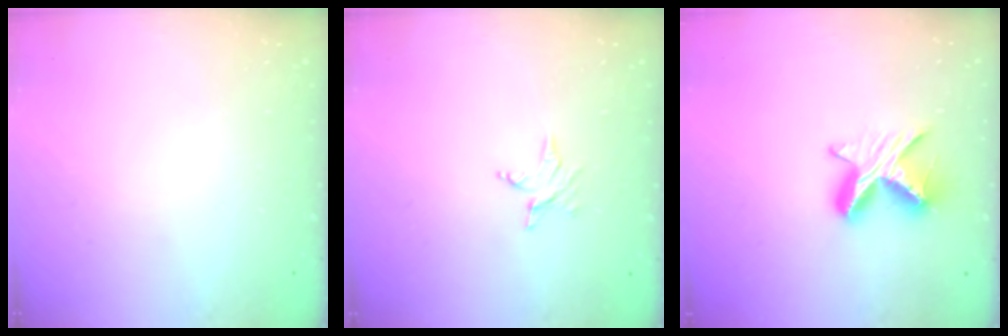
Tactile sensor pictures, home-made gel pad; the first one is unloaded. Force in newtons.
{"total": 2.5, "press": 2.5, "slide": 0.4}
{"total": 8.7, "press": 8.7, "slide": 0.6}